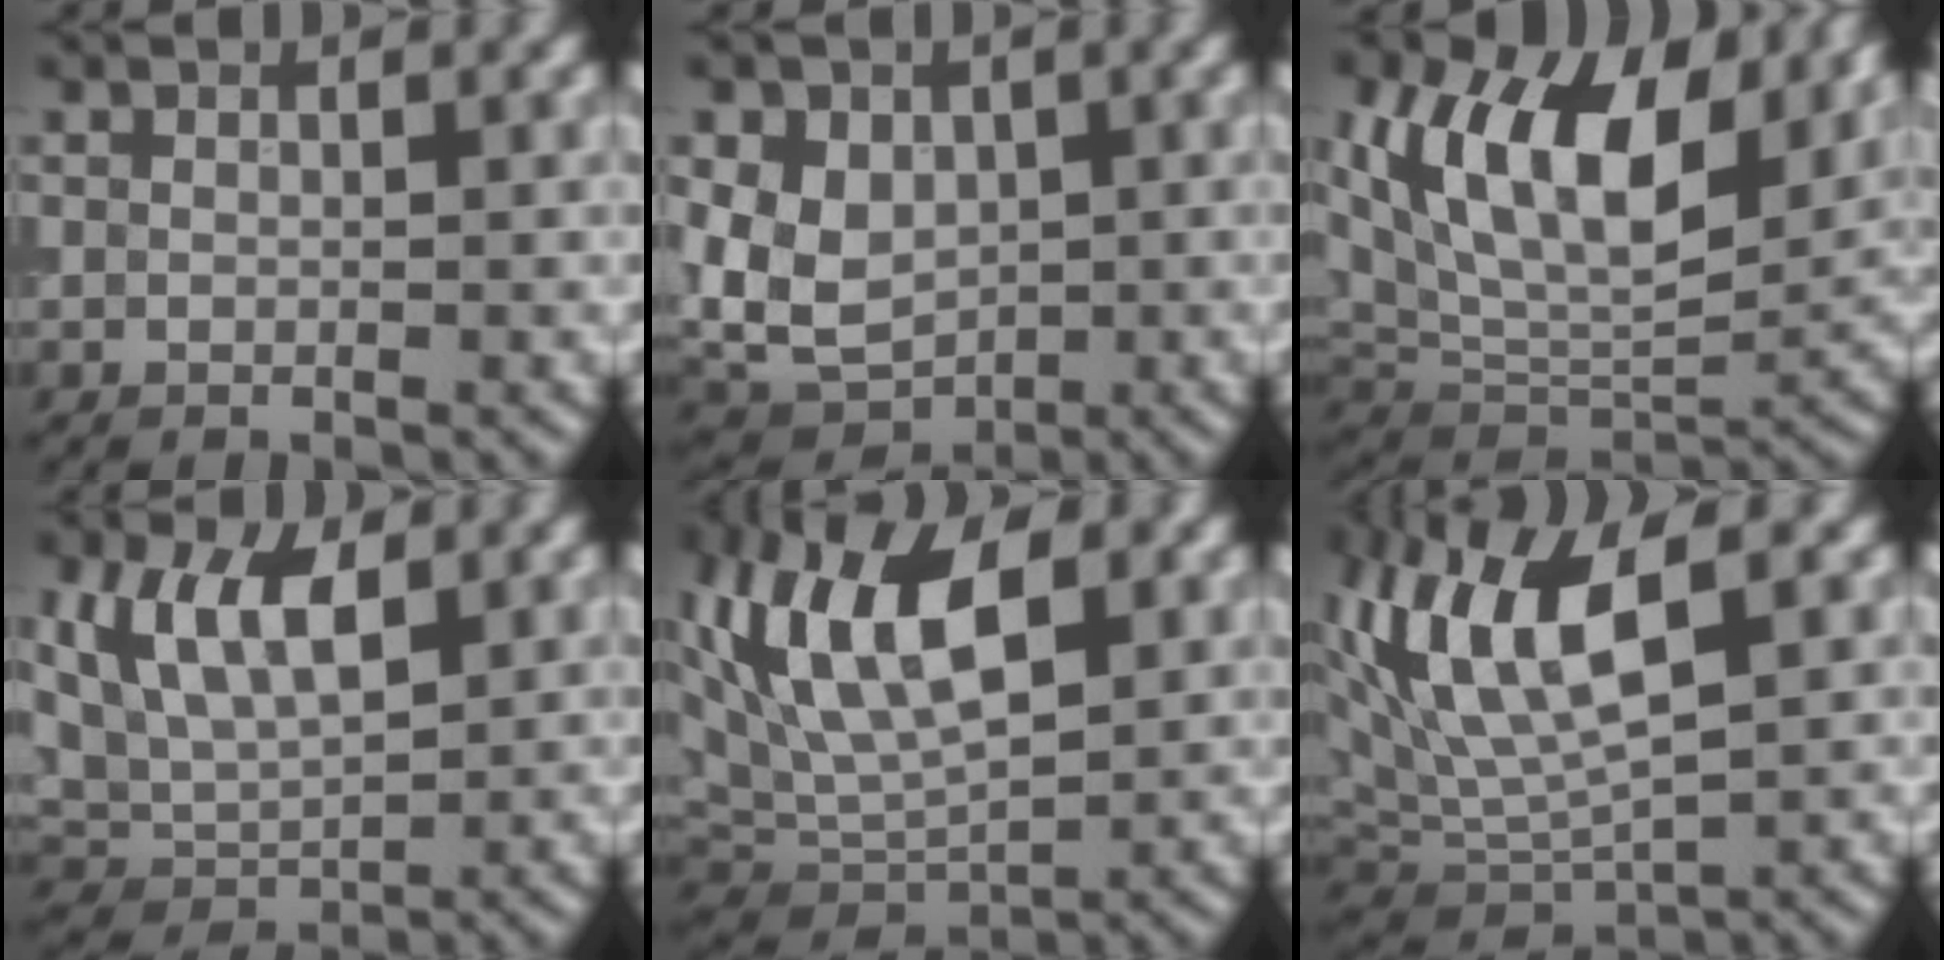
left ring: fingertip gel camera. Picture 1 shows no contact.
{"total": 6.3, "force": [0.5, 4.9, 4.0], "torque": [-0.092, -0.002, 0.001]}
{"total": 14.6, "force": [6.6, 7.5, 10.6], "torque": [-0.192, 0.019, 0.114]}
{"total": 6.4, "force": [2.0, 3.7, 4.8], "torque": [-0.099, 0.005, 0.036]}
{"total": 10.9, "force": [3.6, 5.7, 8.6], "torque": [-0.172, 0.011, 0.059]}
{"total": 10.0, "force": [3.5, 4.2, 8.4], "torque": [-0.173, 0.007, 0.063]}